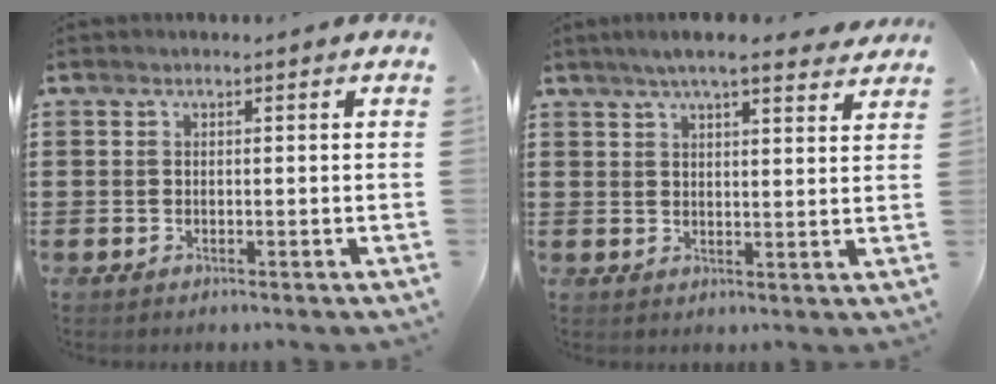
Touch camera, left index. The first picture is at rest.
{"total": 5.5, "force": [4.7, 0.7, 2.8], "torque": [-0.064, -0.005, 0.085]}